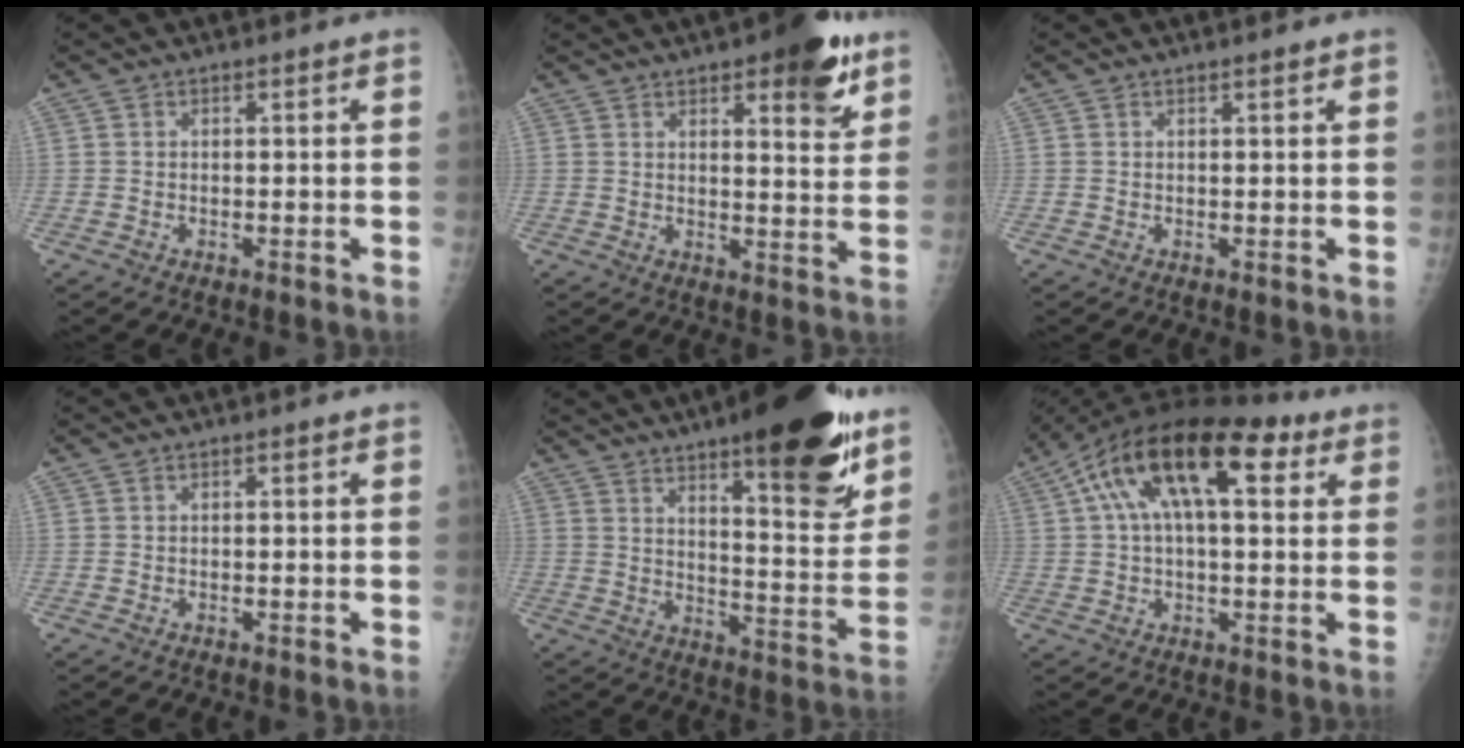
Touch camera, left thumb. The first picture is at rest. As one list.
[{"total": 11.2, "force": [6.5, 3.7, 8.4], "torque": [-0.081, -0.031, 0.081]}, {"total": 0.7, "force": [0.5, 0.1, 0.4], "torque": [-0.008, -0.003, 0.009]}, {"total": 0.0}, {"total": 21.6, "force": [13.6, 5.4, 15.8], "torque": [-0.189, -0.078, 0.200]}, {"total": 17.5, "force": [6.2, 8.2, 14.2], "torque": [-0.232, 0.038, 0.096]}]